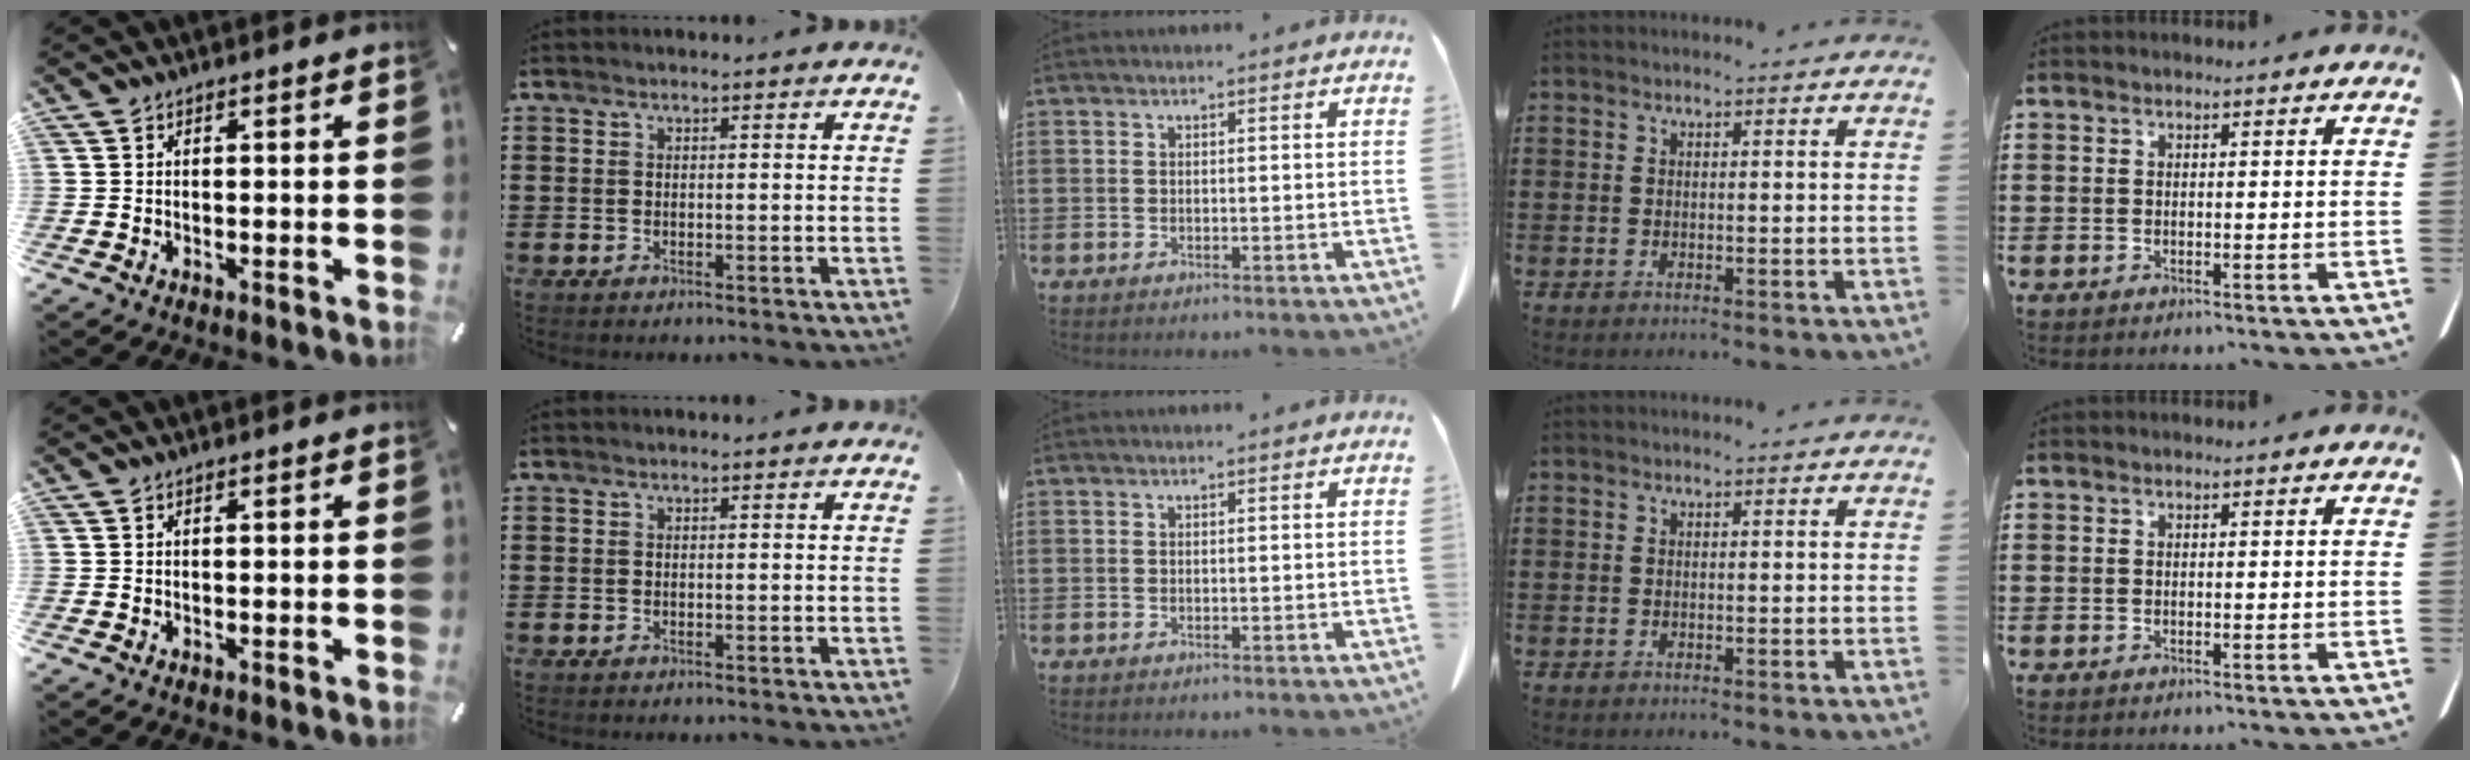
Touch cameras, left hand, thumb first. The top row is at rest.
{}